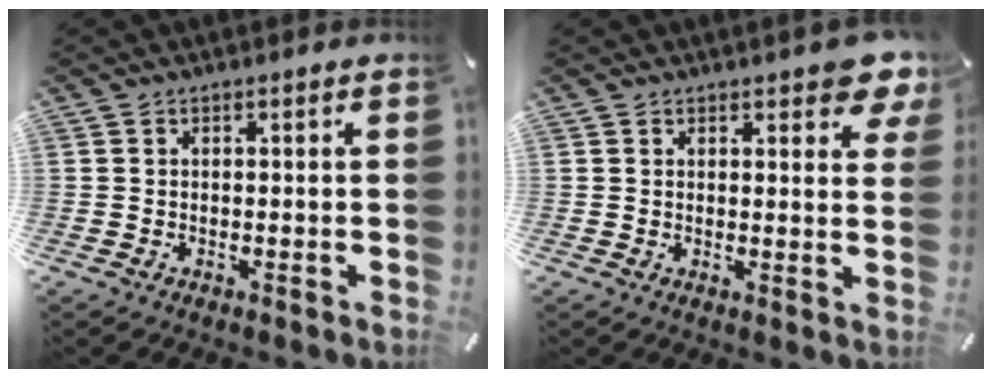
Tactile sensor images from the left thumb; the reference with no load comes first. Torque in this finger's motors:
{"motor_torque": [2.52, 2.49, 1.62, -1.14, 0.42]}